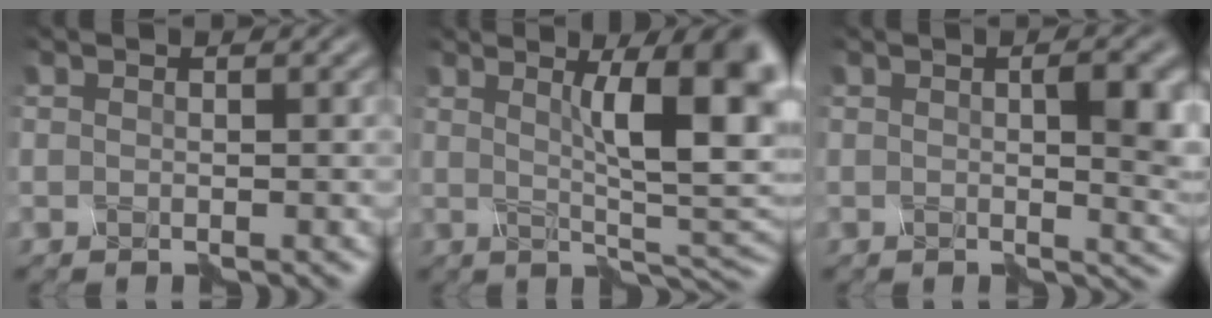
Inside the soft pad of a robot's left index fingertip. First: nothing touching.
{"total": 9.8, "force": [2.3, 2.4, 9.2], "torque": [-0.105, 0.006, 0.030]}
{"total": 5.8, "force": [0.6, 1.9, 5.5], "torque": [-0.062, 0.000, 0.010]}